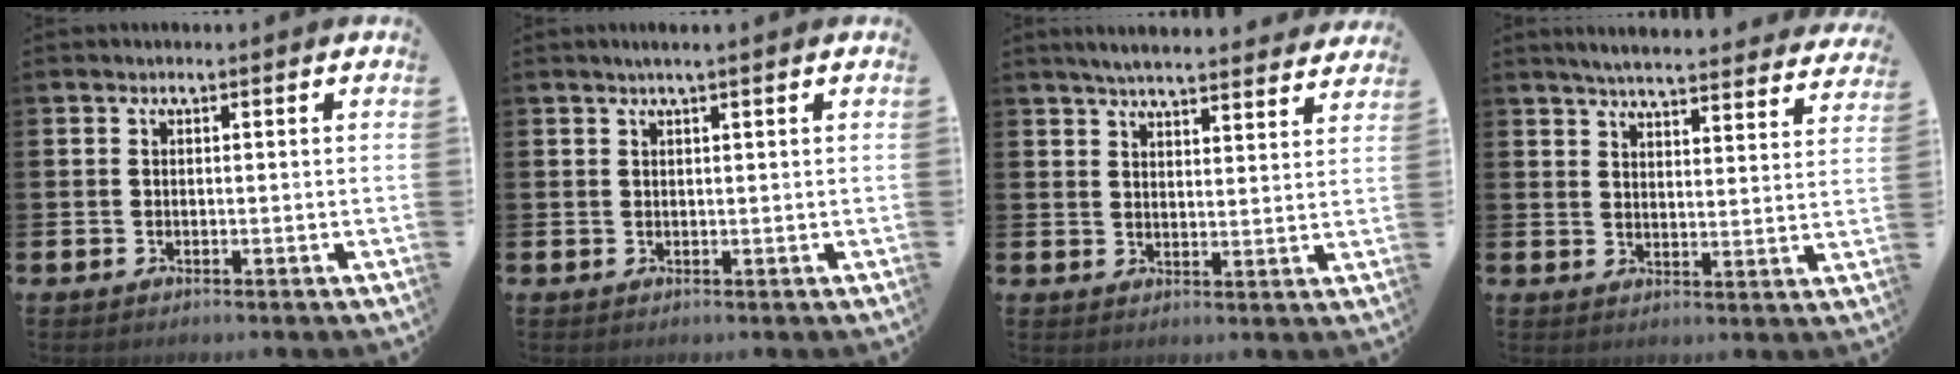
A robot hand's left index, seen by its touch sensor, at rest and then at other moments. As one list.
[{"total": 1.2, "force": [1.0, -0.1, 0.8], "torque": [-0.020, 0.005, 0.019]}, {"total": 5.4, "force": [5.3, 0.4, 1.2], "torque": [-0.026, -0.032, 0.092]}, {"total": 5.3, "force": [5.2, 0.2, 1.1], "torque": [-0.029, -0.039, 0.088]}]